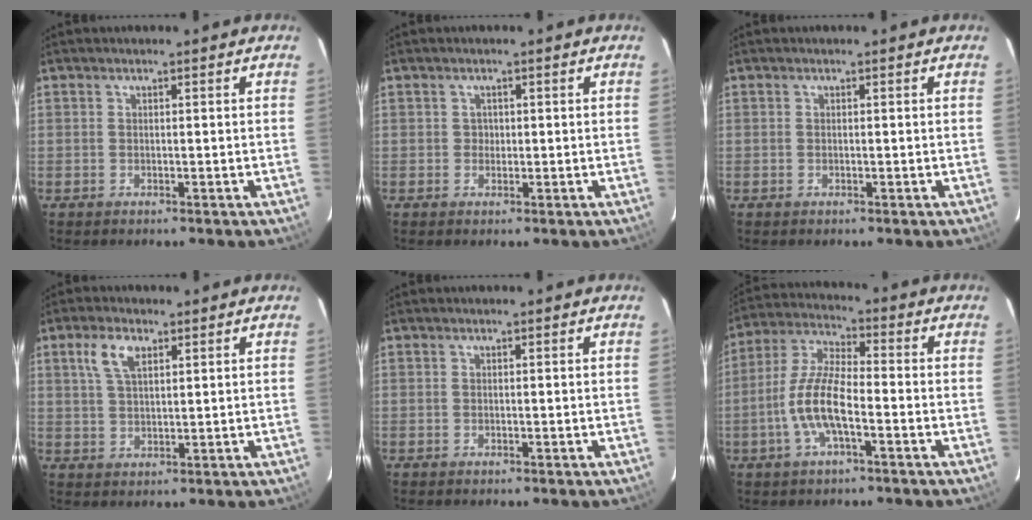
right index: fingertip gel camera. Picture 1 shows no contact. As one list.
[{"total": 1.2, "force": [-0.1, 1.2, 0.0], "torque": [0.003, 0.003, 0.000]}, {"total": 0.0}, {"total": 5.5, "force": [2.6, 2.7, 4.0], "torque": [-0.079, 0.012, 0.051]}, {"total": 0.0}, {"total": 10.1, "force": [-3.5, 2.8, 9.1], "torque": [-0.195, 0.005, -0.068]}]